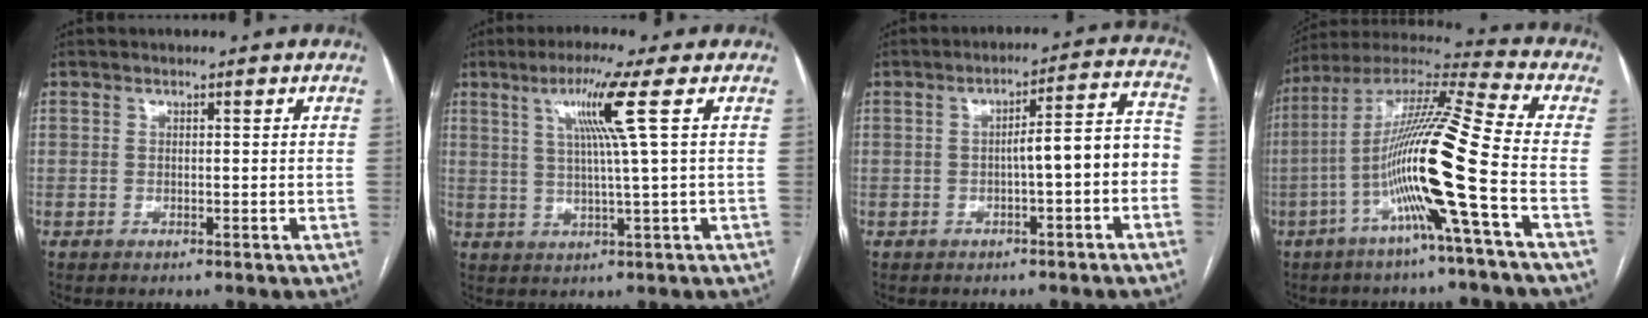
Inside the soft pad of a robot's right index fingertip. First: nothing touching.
{"total": 7.7, "force": [2.8, -2.0, 6.9], "torque": [-0.130, 0.000, 0.056]}
{"total": 7.6, "force": [-1.8, 1.0, 7.3], "torque": [-0.092, 0.038, -0.026]}
{"total": 17.0, "force": [-5.0, -1.6, 16.1], "torque": [-0.303, 0.001, -0.104]}